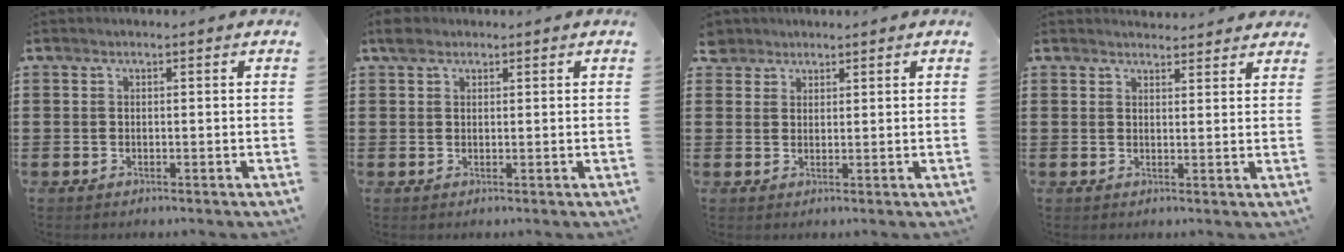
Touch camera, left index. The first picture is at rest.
{"total": 1.9, "force": [1.4, 1.1, 0.7], "torque": [-0.018, 0.008, 0.027]}
{"total": 2.9, "force": [2.3, 1.7, 0.2], "torque": [-0.016, 0.011, 0.045]}
{"total": 2.3, "force": [2.3, 0.3, 0.0], "torque": [-0.007, -0.004, 0.044]}